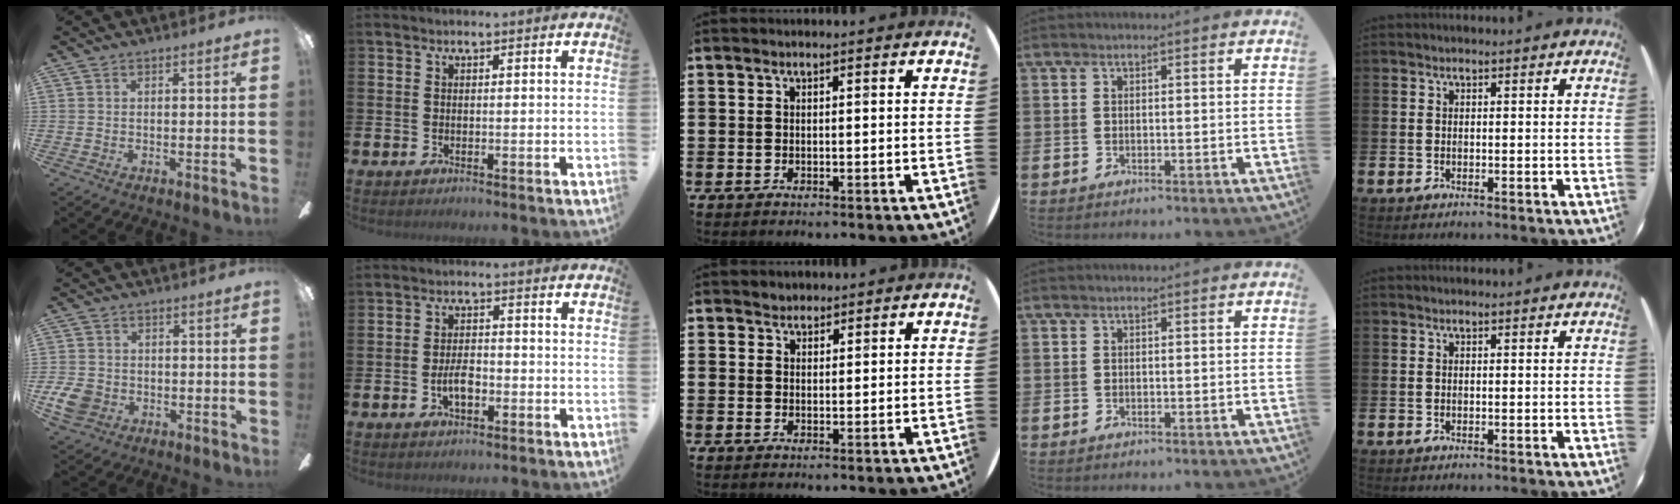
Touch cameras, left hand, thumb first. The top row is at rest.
{"thumb": {"total": 6.5, "force": [-1.7, 5.5, 2.9], "torque": [-0.068, 0.012, -0.032]}, "index": {"total": 3.4, "force": [-1.1, 1.7, 2.7], "torque": [-0.035, -0.001, -0.024]}, "middle": {"total": 1.6, "force": [1.5, 0.6, -0.2], "torque": [0.001, 0.002, 0.030]}}